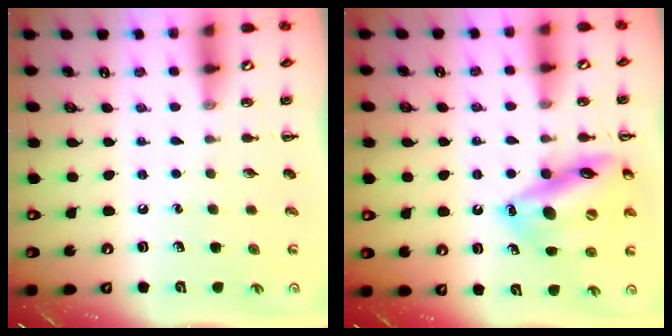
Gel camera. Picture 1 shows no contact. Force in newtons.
{"total": 17.3, "press": 17.1, "slide": 2.7}